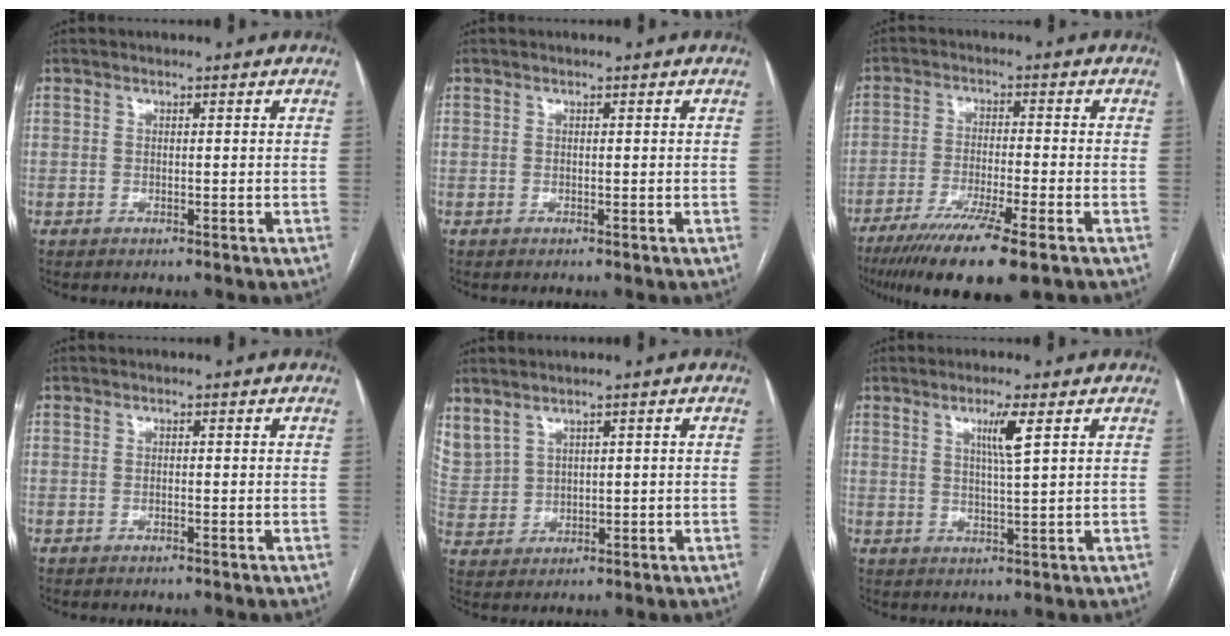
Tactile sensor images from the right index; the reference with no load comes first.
{"total": 0.0}
{"total": 12.4, "force": [-8.2, 0.4, 9.2], "torque": [-0.155, -0.033, -0.135]}
{"total": 0.0}
{"total": 9.0, "force": [5.4, 6.0, 4.0], "torque": [-0.128, 0.016, 0.134]}
{"total": 4.0, "force": [1.7, -0.5, 3.5], "torque": [-0.065, -0.006, 0.031]}